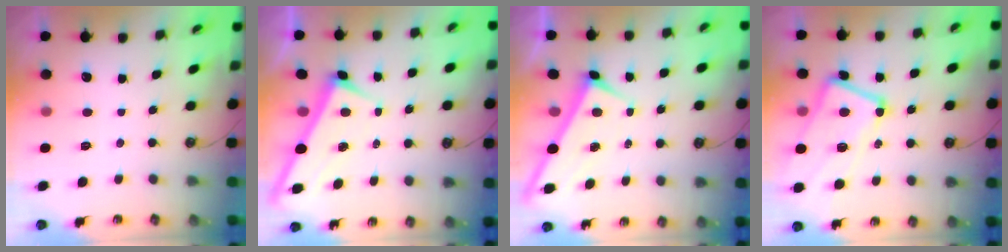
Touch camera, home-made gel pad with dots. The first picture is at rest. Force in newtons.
{"total": 2.5, "press": 2.5, "slide": 0.2}
{"total": 1.4, "press": 1.3, "slide": 0.5}
{"total": 7.5, "press": 7.4, "slide": 1.3}